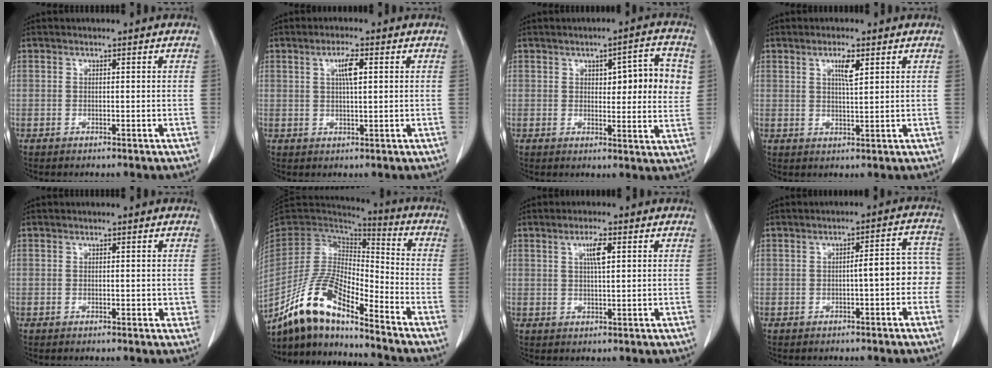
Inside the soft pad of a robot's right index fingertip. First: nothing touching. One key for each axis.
{"total": 3.5, "fx": 1.1, "fy": 0.4, "fz": 3.3, "tx": -0.061, "ty": 0.002, "tz": 0.019}
{"total": 9.3, "fx": 2.3, "fy": 2.7, "fz": 8.6, "tx": -0.103, "ty": 0.010, "tz": 0.029}
{"total": 3.3, "fx": 1.6, "fy": 0.4, "fz": 2.9, "tx": -0.052, "ty": -0.002, "tz": 0.027}
{"total": 1.3, "fx": 0.0, "fy": 0.7, "fz": 1.0, "tx": -0.011, "ty": 0.000, "tz": 0.002}
{"total": 14.9, "fx": -11.9, "fy": 2.9, "fz": 8.4, "tx": -0.170, "ty": 0.006, "tz": -0.223}
{"total": 3.2, "fx": 1.2, "fy": 0.4, "fz": 3.0, "tx": -0.055, "ty": 0.001, "tz": 0.020}
{"total": 6.2, "fx": -1.1, "fy": 1.6, "fz": 5.9, "tx": -0.064, "ty": 0.033, "tz": -0.016}